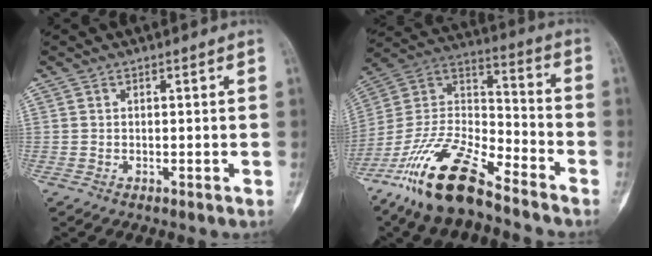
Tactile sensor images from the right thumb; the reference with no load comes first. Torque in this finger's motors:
{"motor_torque": [0.65, 0.57, 1.63, -1.16, 0.61]}